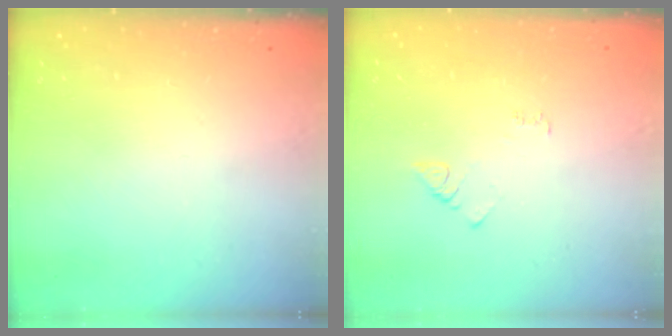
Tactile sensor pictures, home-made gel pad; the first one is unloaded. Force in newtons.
{"total": 3.2, "press": 3.2, "slide": 0.4}